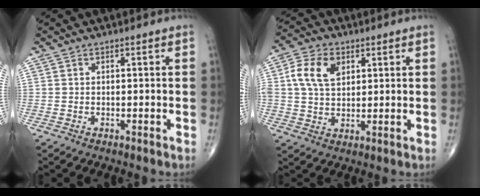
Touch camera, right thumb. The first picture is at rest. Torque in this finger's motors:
{"motor_torque": [1.90, 2.02, 1.65, 0.19, 0.21]}